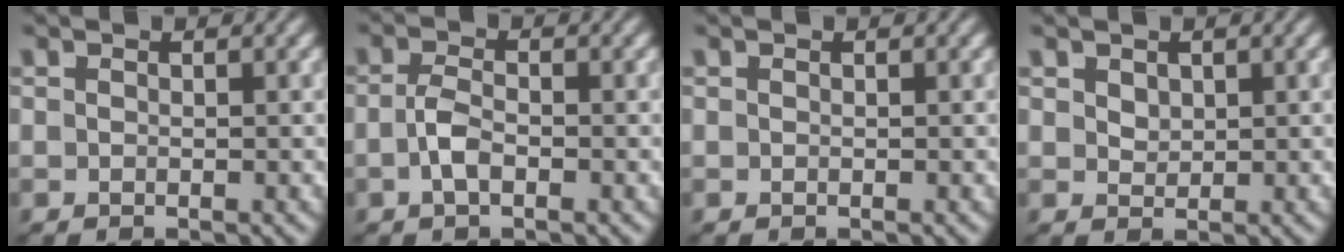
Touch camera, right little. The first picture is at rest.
{"total": 1.9, "force": [-1.1, 0.3, 1.5], "torque": [-0.034, -0.009, -0.014]}
{"total": 0.0}
{"total": 1.2, "force": [1.1, 0.2, 0.5], "torque": [-0.004, -0.010, 0.033]}